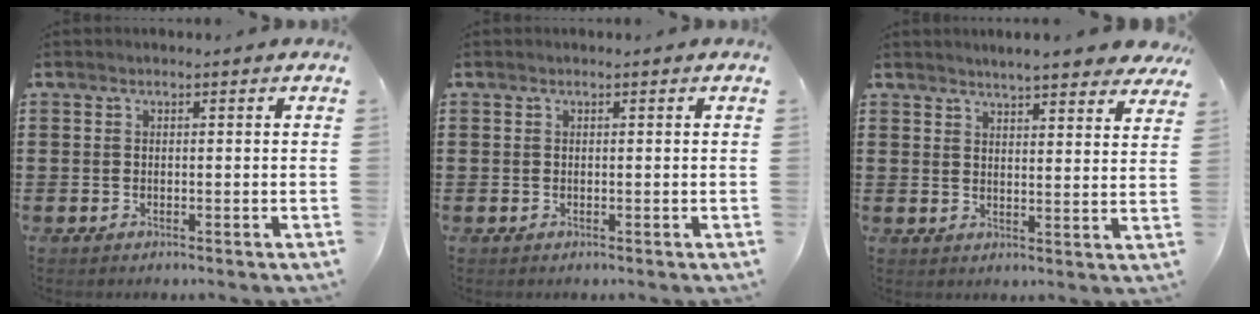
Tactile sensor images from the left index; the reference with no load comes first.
{"total": 0.0}
{"total": 4.7, "force": [4.6, -0.2, 1.3], "torque": [-0.034, -0.022, 0.080]}